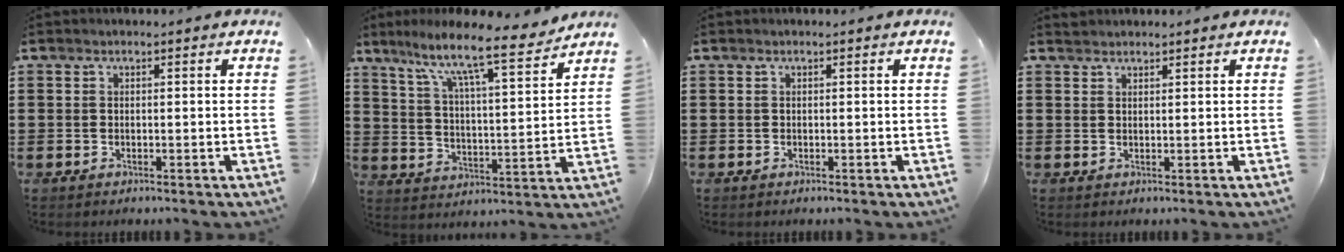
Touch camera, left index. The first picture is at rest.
{"total": 10.0, "force": [7.9, 0.7, 6.0], "torque": [-0.130, -0.052, 0.124]}
{"total": 0.0}
{"total": 1.1, "force": [1.0, 0.2, 0.0], "torque": [-0.003, 0.000, 0.021]}